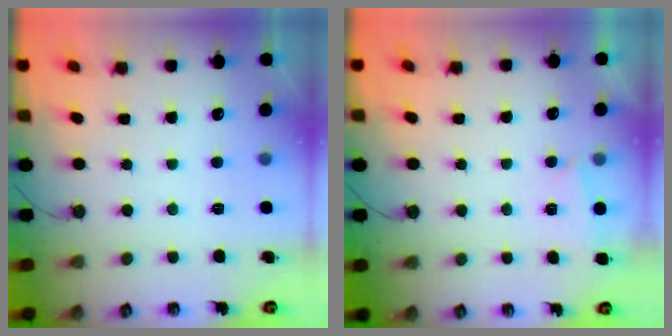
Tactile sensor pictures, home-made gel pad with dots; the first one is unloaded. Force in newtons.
{"total": 1.5, "press": 1.4, "slide": 0.4}